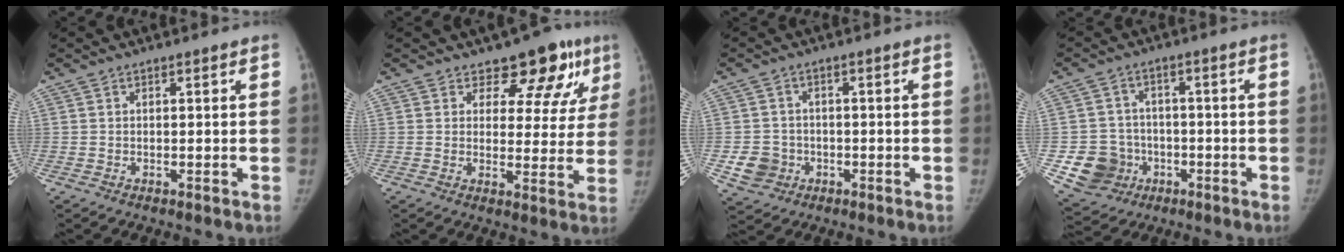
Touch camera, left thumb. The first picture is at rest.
{"total": 10.3, "force": [7.1, 6.1, 4.3], "torque": [0.001, -0.037, 0.075]}
{"total": 5.5, "force": [-1.7, 5.1, 1.5], "torque": [-0.008, 0.011, -0.025]}
{"total": 9.6, "force": [-3.0, 8.8, 2.5], "torque": [-0.028, 0.020, -0.039]}